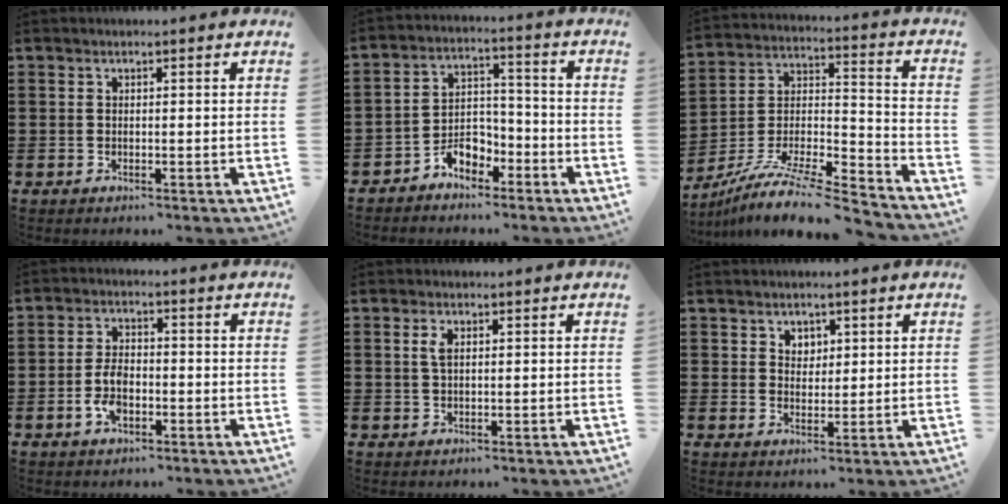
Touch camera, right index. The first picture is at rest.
{"total": 5.0, "force": [-3.7, 2.8, 1.8], "torque": [-0.040, 0.015, -0.073]}
{"total": 9.9, "force": [-8.6, 1.2, 4.6], "torque": [-0.092, 0.005, -0.177]}
{"total": 4.9, "force": [-1.6, 2.5, 3.9], "torque": [-0.090, -0.002, -0.032]}
{"total": 0.0}
{"total": 1.9, "force": [1.0, 1.1, -1.1], "torque": [0.018, 0.006, 0.020]}